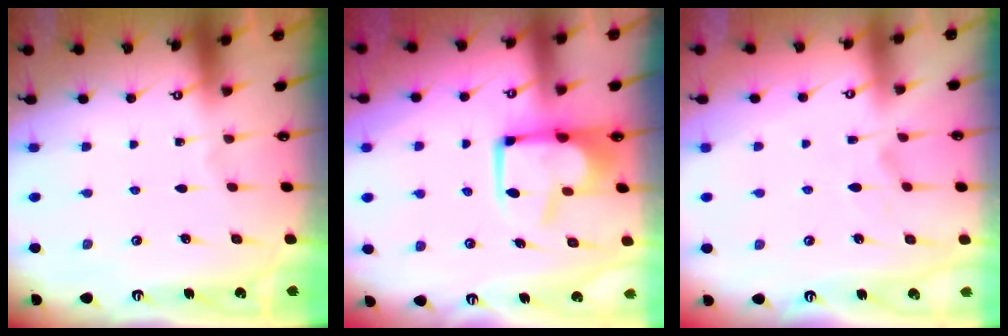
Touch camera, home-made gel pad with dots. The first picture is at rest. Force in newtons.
{"total": 3.4, "press": 3.3, "slide": 0.8}
{"total": 2.2, "press": 1.9, "slide": 1.1}